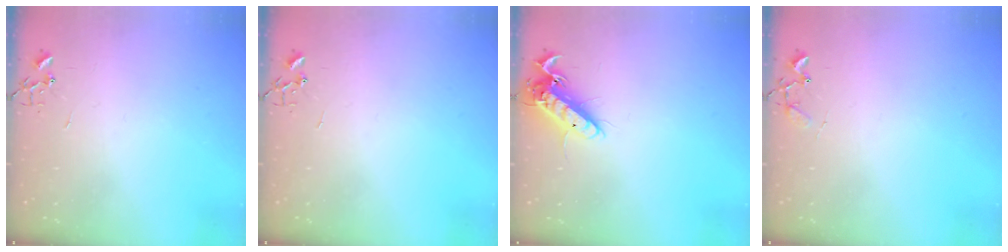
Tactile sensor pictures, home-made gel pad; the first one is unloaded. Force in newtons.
{"total": 0.0}
{"total": 13.0, "press": 12.8, "slide": 2.2}
{"total": 8.0, "press": 8.0, "slide": 0.4}